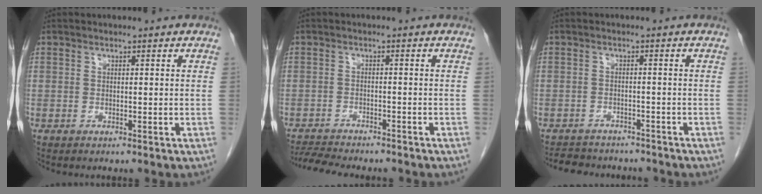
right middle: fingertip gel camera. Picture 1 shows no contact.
{"total": 8.2, "force": [-7.5, 1.0, 2.9], "torque": [-0.045, -0.008, -0.115]}
{"total": 8.0, "force": [-7.3, 2.8, 1.8], "torque": [-0.032, 0.003, -0.095]}